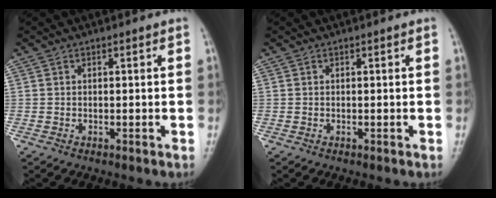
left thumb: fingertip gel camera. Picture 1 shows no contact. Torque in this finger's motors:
{"motor_torque": [0.00, 0.00, -0.07, -0.04, 0.00]}